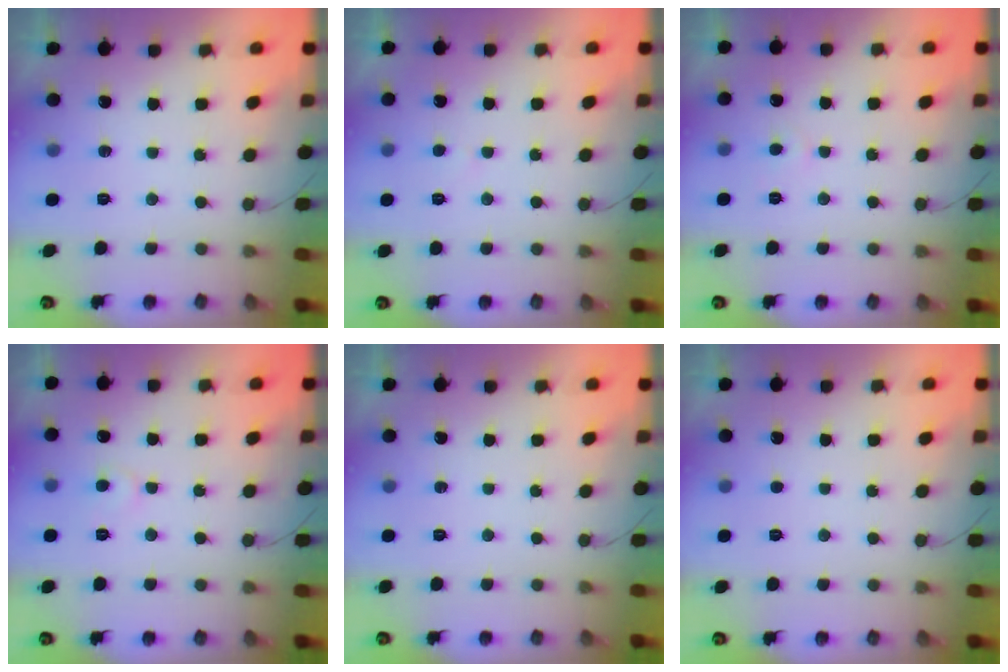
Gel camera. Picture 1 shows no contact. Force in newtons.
{"total": 2.1, "press": 2.1, "slide": 0.2}
{"total": 2.6, "press": 2.6, "slide": 0.2}
{"total": 5.5, "press": 5.5, "slide": 0.5}
{"total": 0.0}
{"total": 1.6, "press": 1.5, "slide": 0.2}